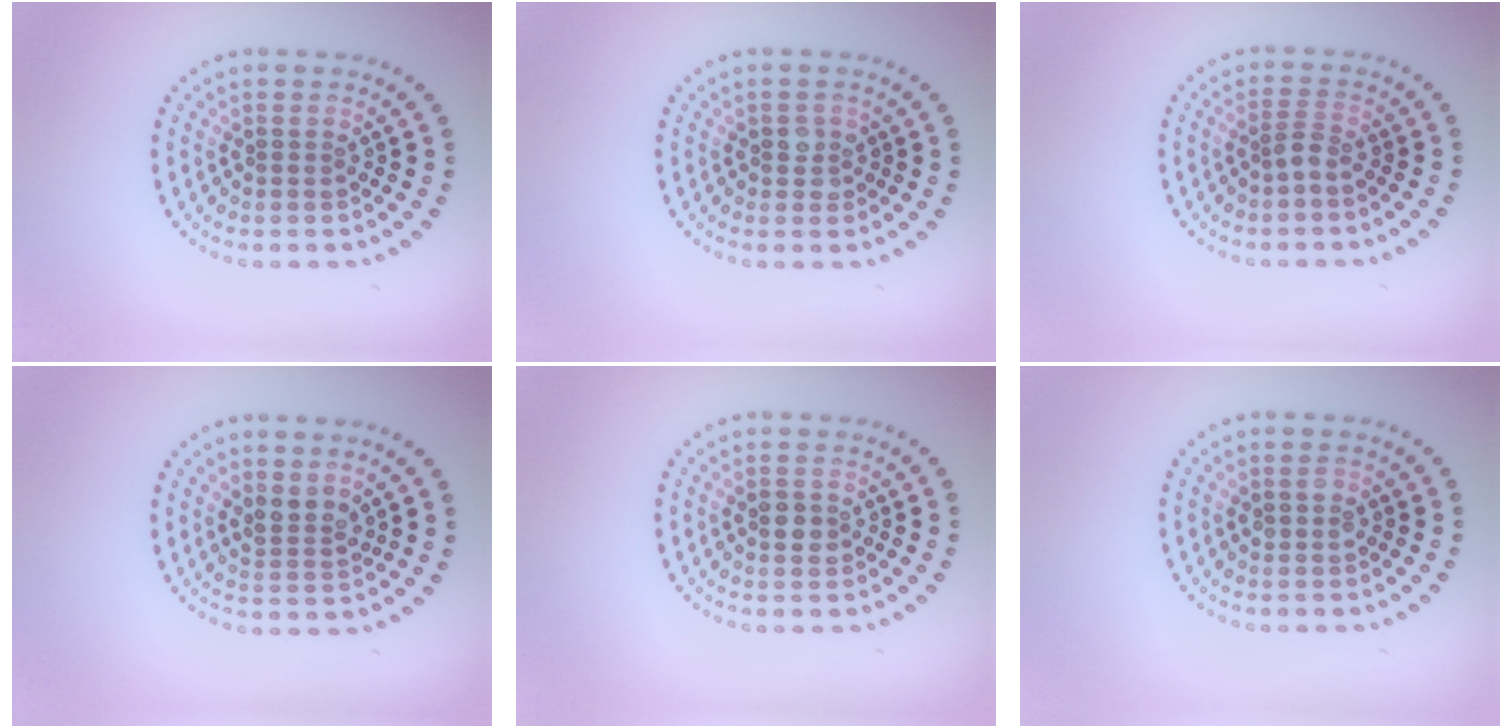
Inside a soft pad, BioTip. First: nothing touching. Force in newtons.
{"total": 1.5, "press": 1.4, "slide": 0.5}
{"total": 1.4, "press": 1.0, "slide": 0.9}
{"total": 2.0, "press": 1.7, "slide": 1.1}
{"total": 2.1, "press": 2.1, "slide": 0.0}
{"total": 1.2, "press": 1.2, "slide": 0.1}